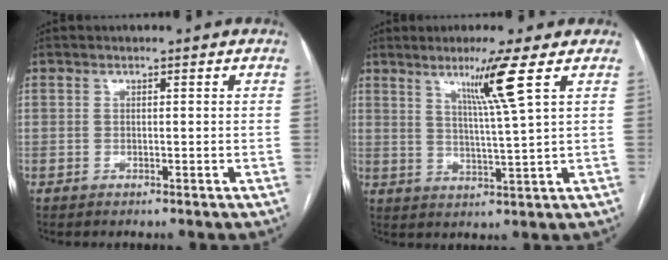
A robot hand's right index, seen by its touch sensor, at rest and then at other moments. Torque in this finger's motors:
{"motor_torque": [0.55, 0.27, 0.45, 0.12]}